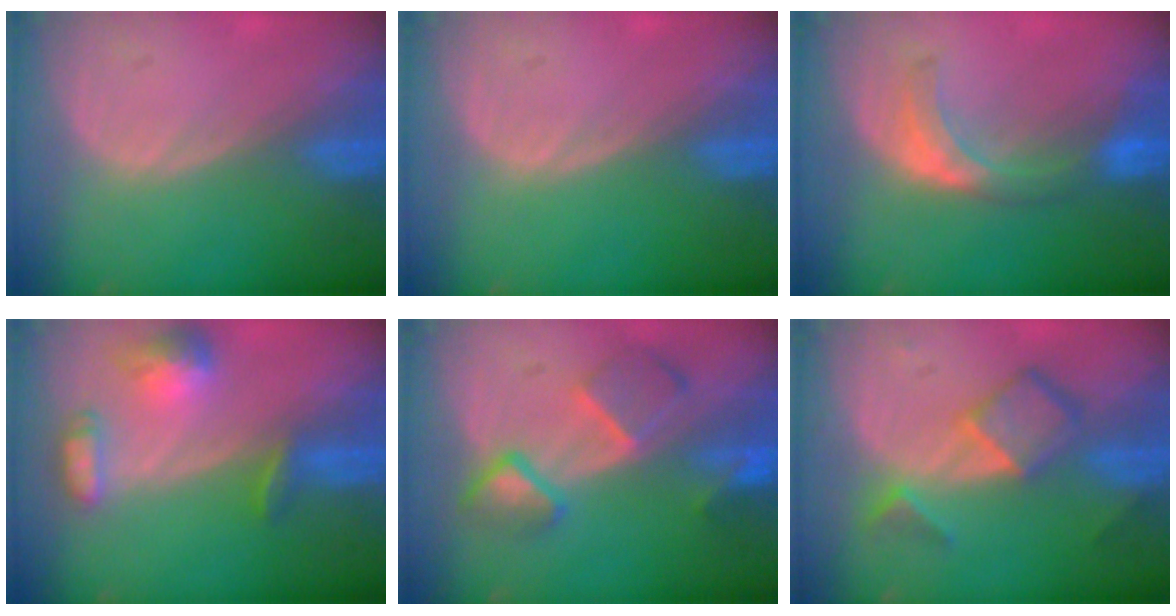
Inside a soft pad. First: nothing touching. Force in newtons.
{"total": 0.0}
{"total": 5.9, "press": 5.8, "slide": 1.0}
{"total": 6.8, "press": 6.4, "slide": 2.4}
{"total": 7.5, "press": 6.7, "slide": 3.5}
{"total": 6.9, "press": 6.0, "slide": 3.5}